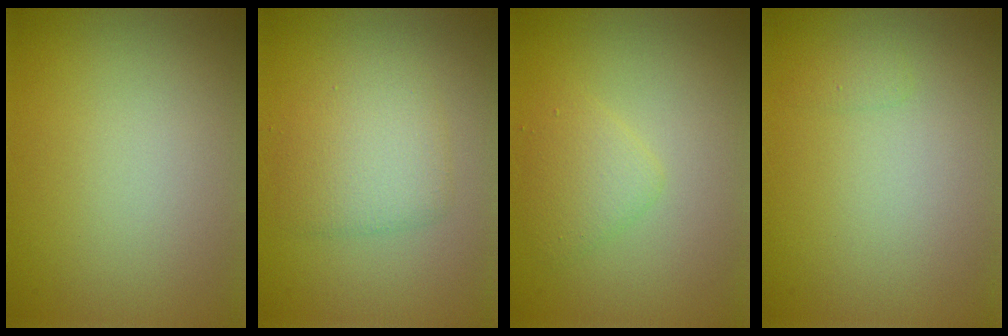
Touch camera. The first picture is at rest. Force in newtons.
{"total": 3.3, "press": 3.3, "slide": 0.1}
{"total": 1.8, "press": 1.8, "slide": 0.1}
{"total": 0.6, "press": 0.6, "slide": 0.1}